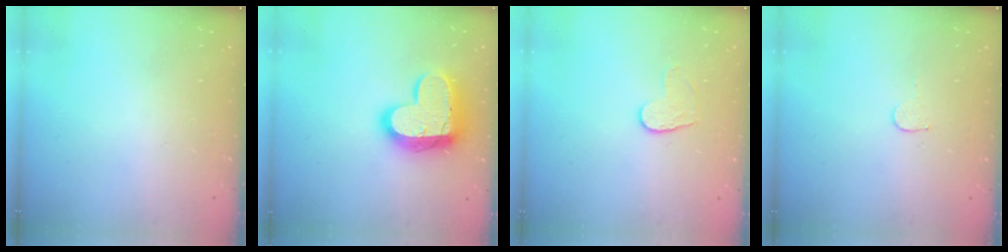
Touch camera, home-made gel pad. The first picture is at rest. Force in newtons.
{"total": 18.5, "press": 18.5, "slide": 1.4}
{"total": 5.8, "press": 5.7, "slide": 0.5}
{"total": 3.4, "press": 3.4, "slide": 0.2}